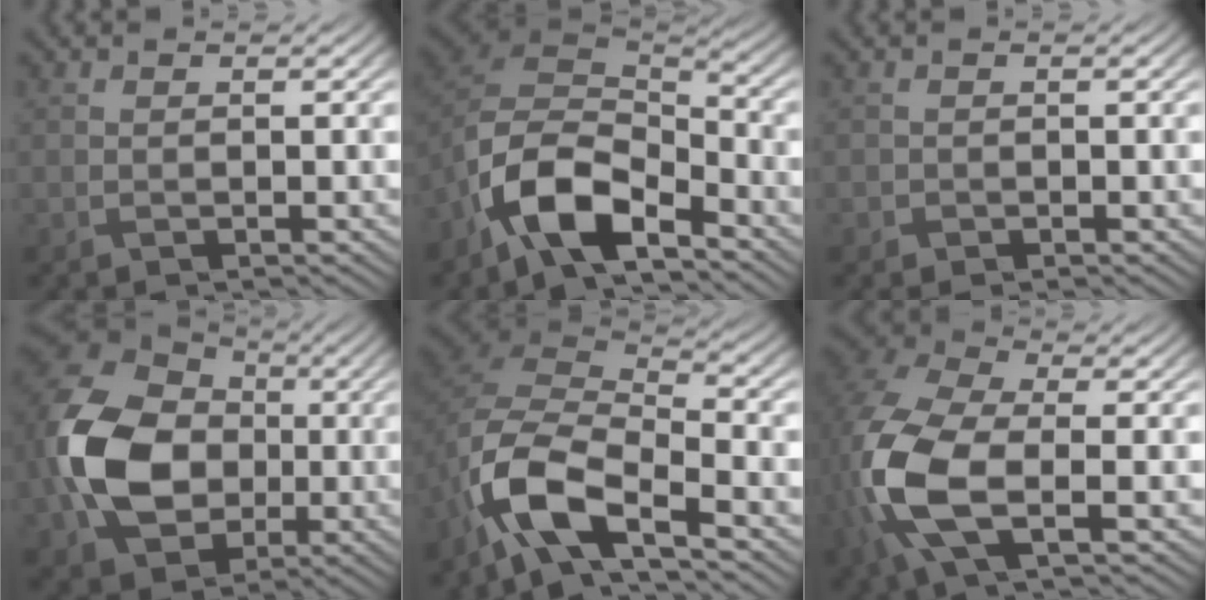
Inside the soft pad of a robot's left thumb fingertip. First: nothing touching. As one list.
[{"total": 12.1, "force": [-7.0, 5.9, 7.8], "torque": [-0.162, -0.021, -0.140]}, {"total": 0.7, "force": [-0.3, 0.6, 0.0], "torque": [0.003, -0.005, -0.007]}, {"total": 16.0, "force": [-1.3, 12.2, 10.2], "torque": [-0.257, -0.008, -0.026]}, {"total": 11.7, "force": [-6.4, 5.0, 8.5], "torque": [-0.181, -0.016, -0.137]}, {"total": 13.1, "force": [-2.5, 7.0, 10.7], "torque": [-0.297, -0.017, -0.055]}]